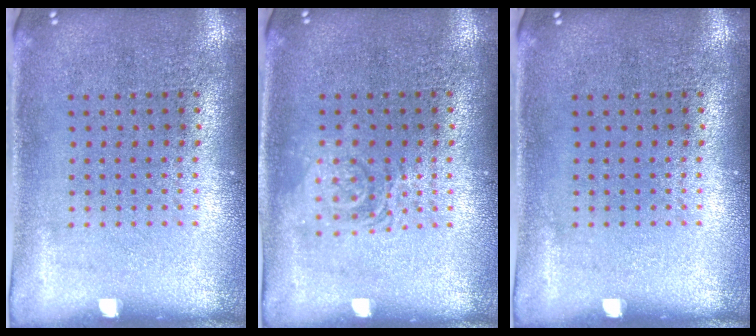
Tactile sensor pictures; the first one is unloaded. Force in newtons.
{"total": 1.1, "press": 1.1, "slide": 0.2}
{"total": 0.0}